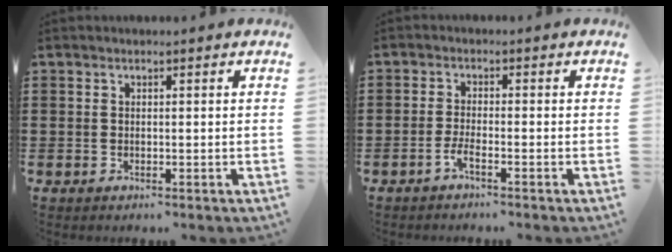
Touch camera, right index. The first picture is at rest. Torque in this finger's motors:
{"motor_torque": [0.36, 0.51, 0.09, -0.01]}